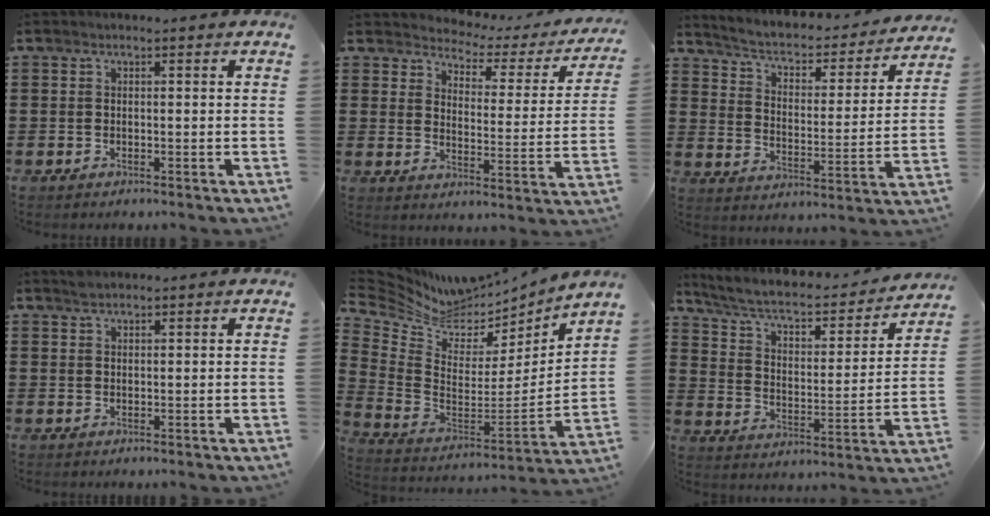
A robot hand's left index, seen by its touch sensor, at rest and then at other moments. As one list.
[{"total": 2.7, "force": [2.6, 0.6, 0.3], "torque": [-0.028, -0.026, 0.036]}, {"total": 3.0, "force": [2.2, 1.2, 1.6], "torque": [-0.047, -0.021, 0.025]}, {"total": 1.3, "force": [1.2, 0.3, 0.4], "torque": [-0.010, -0.001, 0.023]}, {"total": 6.6, "force": [5.6, 3.0, 1.8], "torque": [-0.075, -0.050, 0.095]}, {"total": 5.6, "force": [4.5, 1.6, 2.8], "torque": [-0.077, -0.032, 0.071]}]